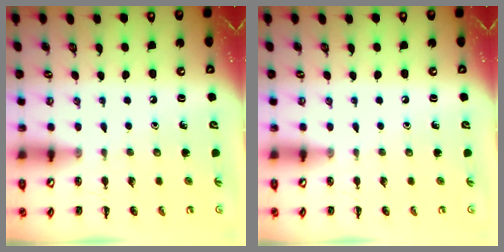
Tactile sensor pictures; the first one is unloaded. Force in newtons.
{"total": 0.0}